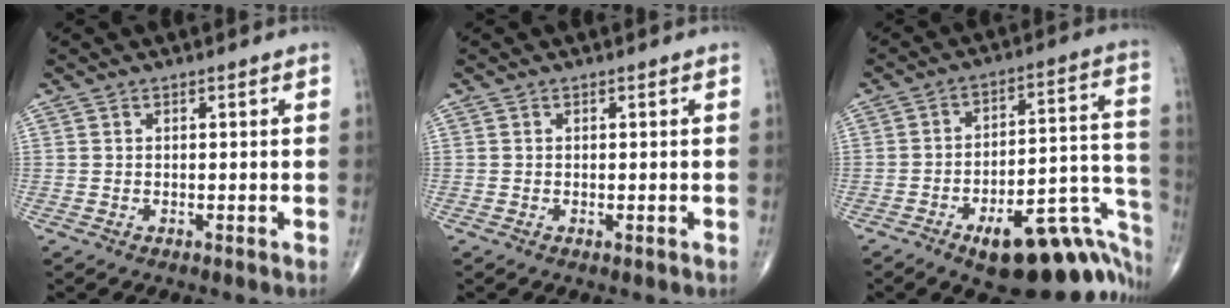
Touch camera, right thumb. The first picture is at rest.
{"total": 0.0}
{"total": 23.4, "force": [-11.8, 9.3, 17.9], "torque": [-0.139, 0.101, -0.154]}